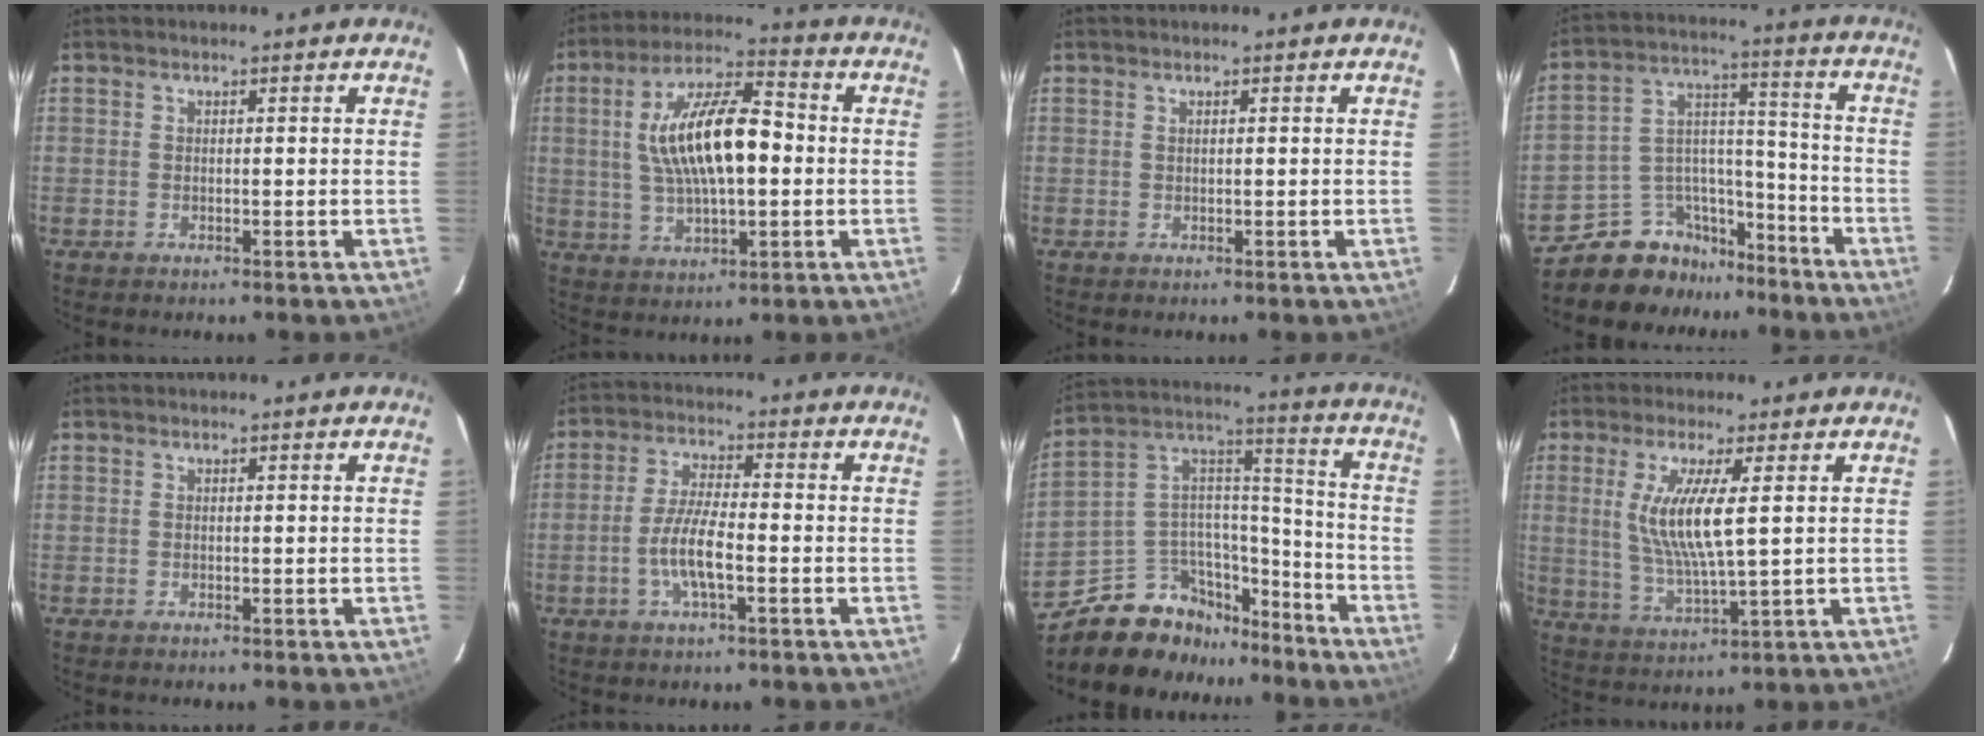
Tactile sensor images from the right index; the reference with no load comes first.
{"total": 15.4, "force": [0.8, 5.7, 14.3], "torque": [-0.269, 0.017, 0.016]}
{"total": 0.0}
{"total": 12.2, "force": [-10.0, 6.8, 1.5], "torque": [-0.033, 0.072, -0.161]}
{"total": 0.0}
{"total": 7.2, "force": [-2.4, 1.5, 6.6], "torque": [-0.134, -0.001, -0.049]}
{"total": 17.4, "force": [-13.5, 9.7, 5.2], "torque": [-0.118, 0.080, -0.212]}
{"total": 9.4, "force": [2.0, 0.8, 9.2], "torque": [-0.185, -0.013, 0.046]}